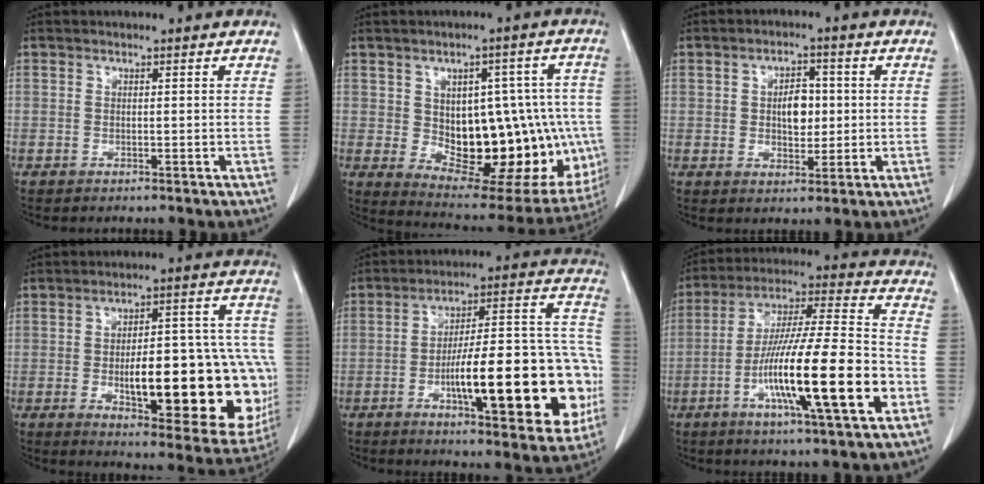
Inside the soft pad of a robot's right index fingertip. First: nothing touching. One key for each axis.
{"total": 21.7, "fx": -2.1, "fy": 10.4, "fz": 18.9, "tx": -0.204, "ty": 0.021, "tz": 0.005}
{"total": 5.2, "fx": 0.4, "fy": 2.9, "fz": 4.3, "tx": -0.069, "ty": 0.007, "tz": 0.010}
{"total": 26.8, "fx": -4.8, "fy": 7.9, "fz": 25.2, "tx": -0.258, "ty": 0.021, "tz": -0.042}
{"total": 25.3, "fx": -6.6, "fy": 5.9, "fz": 23.7, "tx": -0.271, "ty": 0.026, "tz": -0.083}
{"total": 20.9, "fx": -6.9, "fy": 1.3, "fz": 19.7, "tx": -0.339, "ty": -0.015, "tz": -0.118}